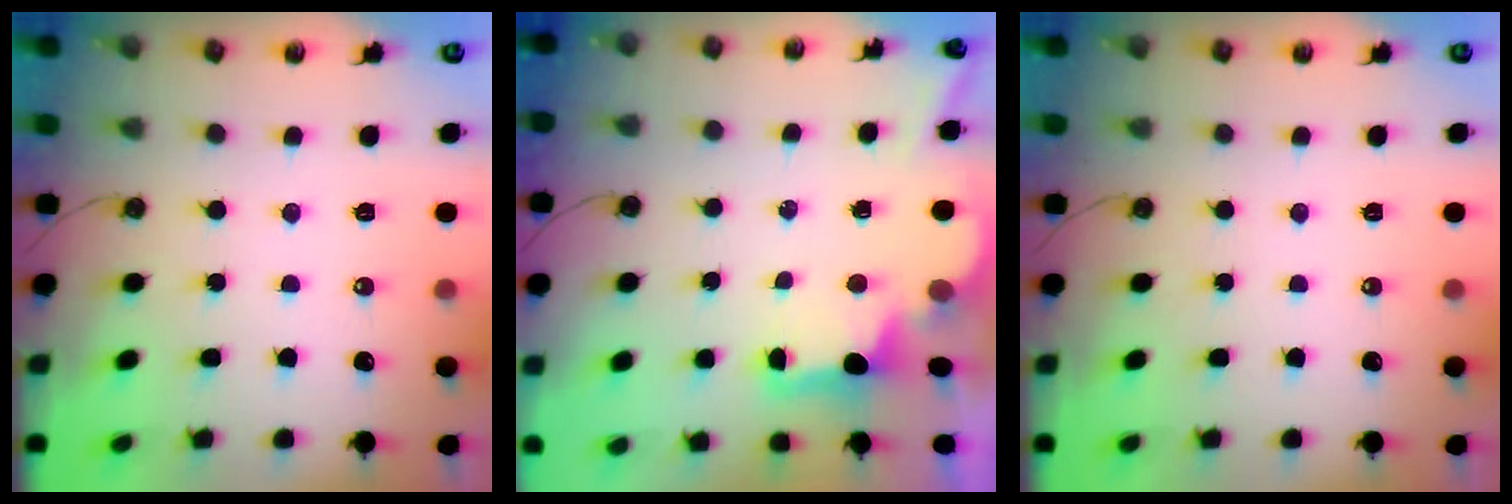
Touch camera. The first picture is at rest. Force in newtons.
{"total": 2.5, "press": 2.4, "slide": 0.9}
{"total": 0.0}